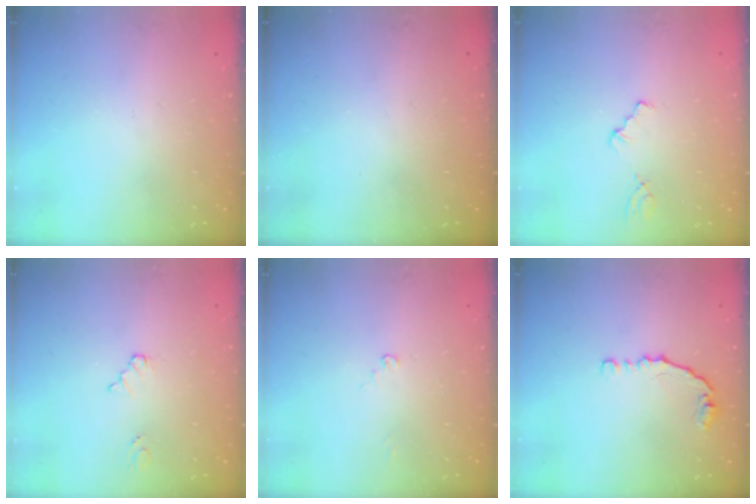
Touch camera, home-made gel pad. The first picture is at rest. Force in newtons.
{"total": 0.0}
{"total": 1.2, "press": 1.2, "slide": 0.2}
{"total": 3.9, "press": 3.9, "slide": 0.5}
{"total": 2.0, "press": 2.0, "slide": 0.2}
{"total": 7.0, "press": 6.9, "slide": 0.7}